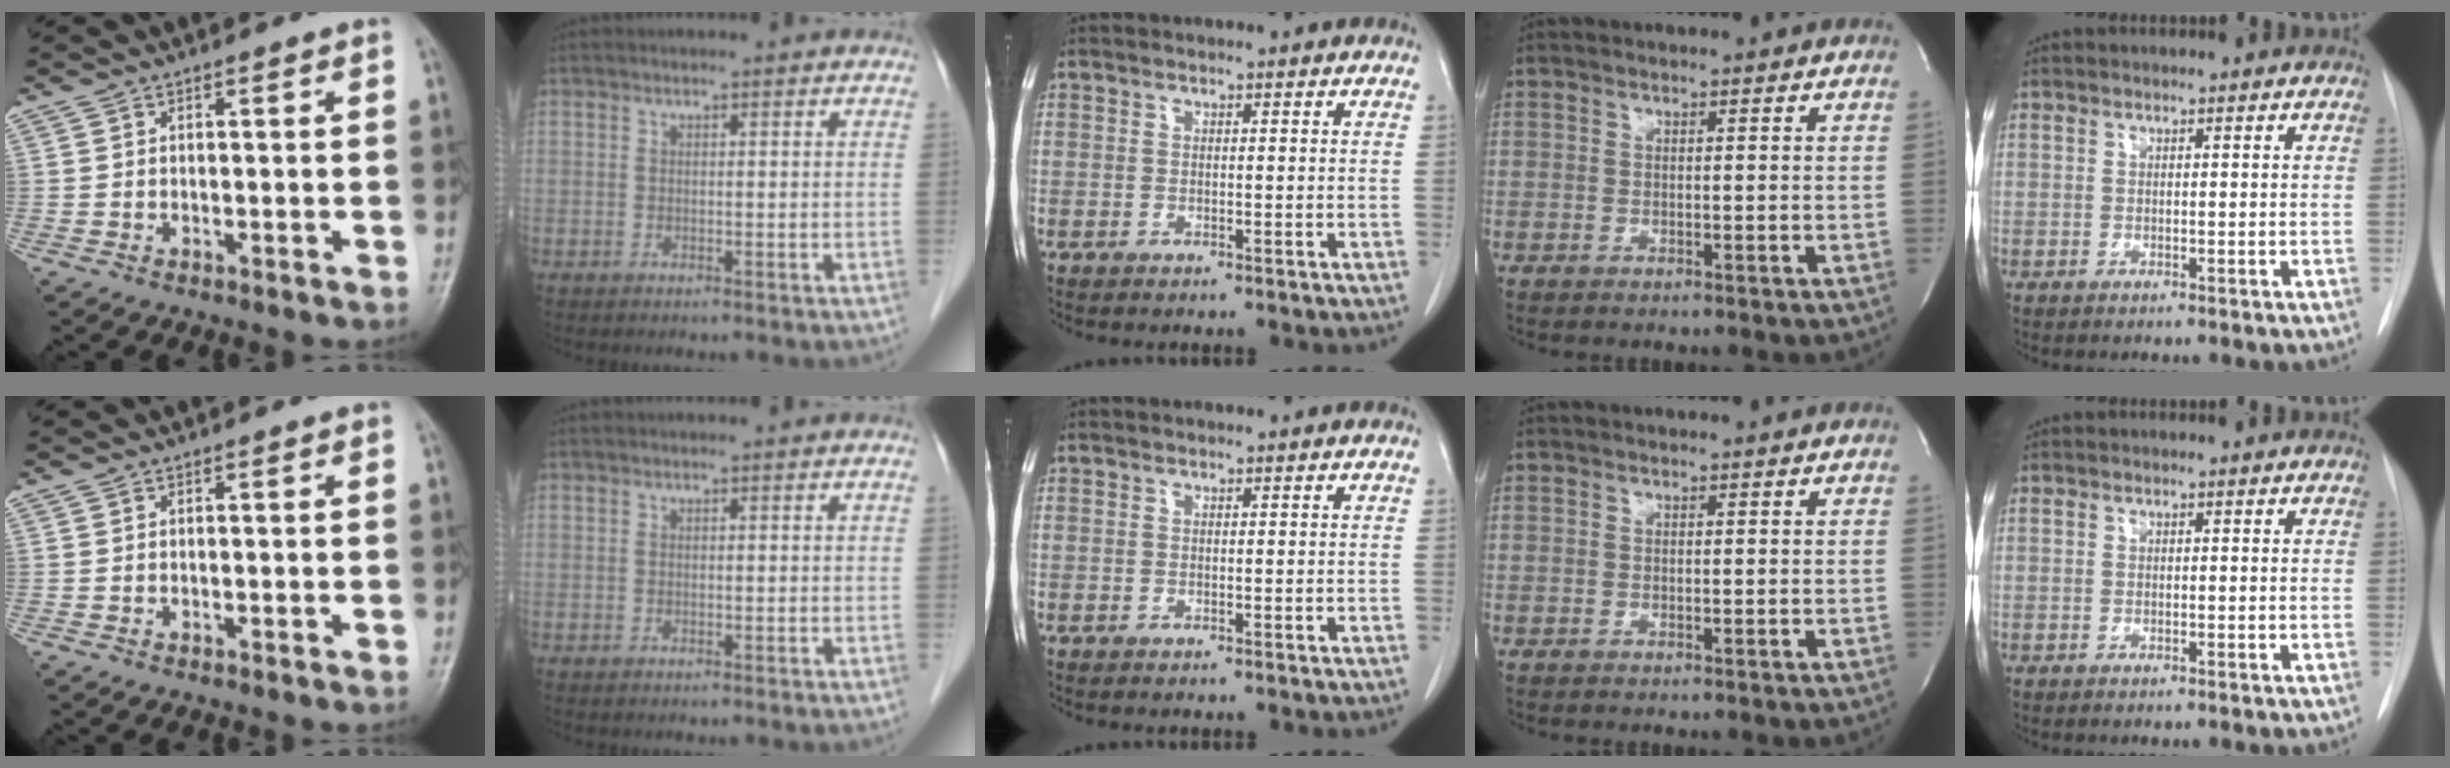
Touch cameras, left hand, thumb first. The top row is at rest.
{}